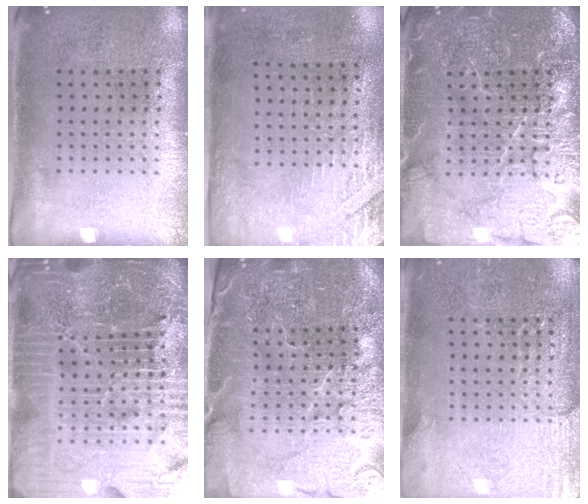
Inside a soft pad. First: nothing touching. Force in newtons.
{"total": 2.9, "press": 2.5, "slide": 1.5}
{"total": 7.2, "press": 7.1, "slide": 1.1}
{"total": 7.3, "press": 6.3, "slide": 3.7}
{"total": 5.1, "press": 4.8, "slide": 1.9}
{"total": 2.9, "press": 2.9, "slide": 0.2}